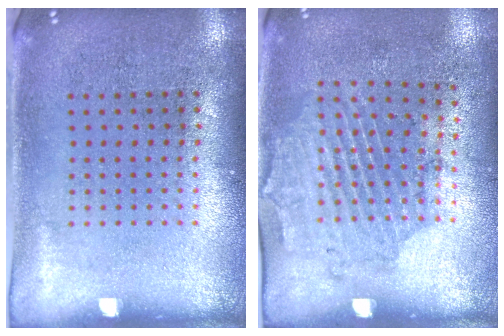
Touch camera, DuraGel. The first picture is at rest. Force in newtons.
{"total": 1.8, "press": 1.2, "slide": 1.3}